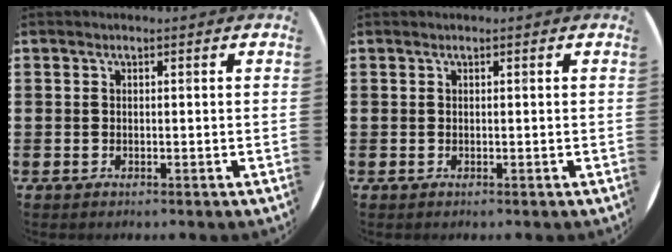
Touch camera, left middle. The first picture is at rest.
{"total": 0.0}